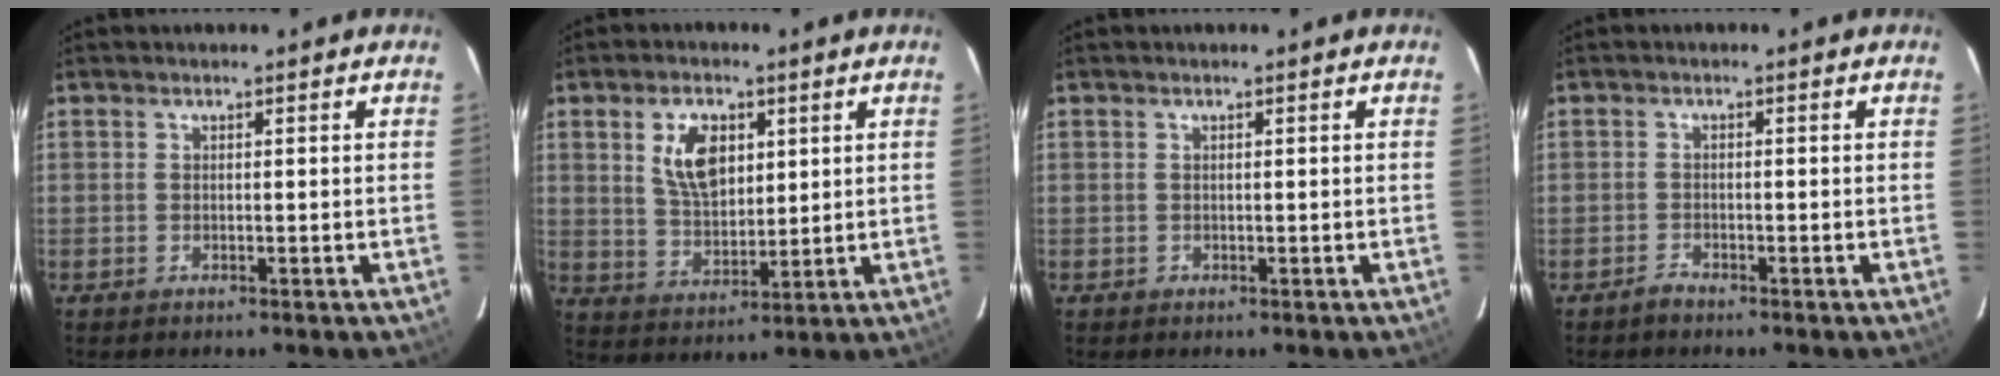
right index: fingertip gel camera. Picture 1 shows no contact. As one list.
[{"total": 9.0, "force": [3.2, 5.2, 6.6], "torque": [-0.125, 0.009, 0.068]}, {"total": 0.8, "force": [-0.6, 0.5, -0.3], "torque": [0.005, 0.005, -0.012]}, {"total": 1.4, "force": [-1.3, 0.7, 0.0], "torque": [-0.002, 0.003, -0.024]}]